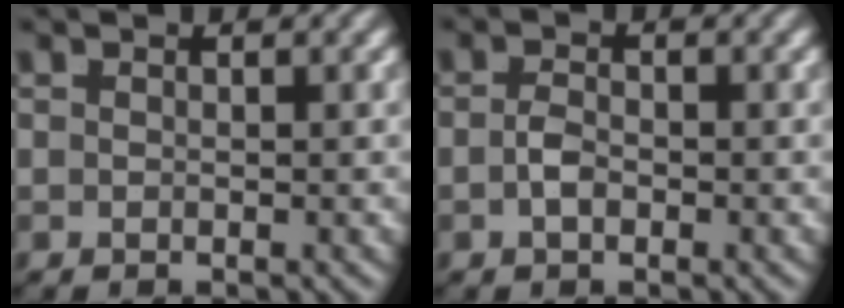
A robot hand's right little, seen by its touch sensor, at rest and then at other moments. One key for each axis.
{"total": 1.3, "fx": -1.0, "fy": 0.1, "fz": 0.8, "tx": -0.022, "ty": -0.011, "tz": -0.011}